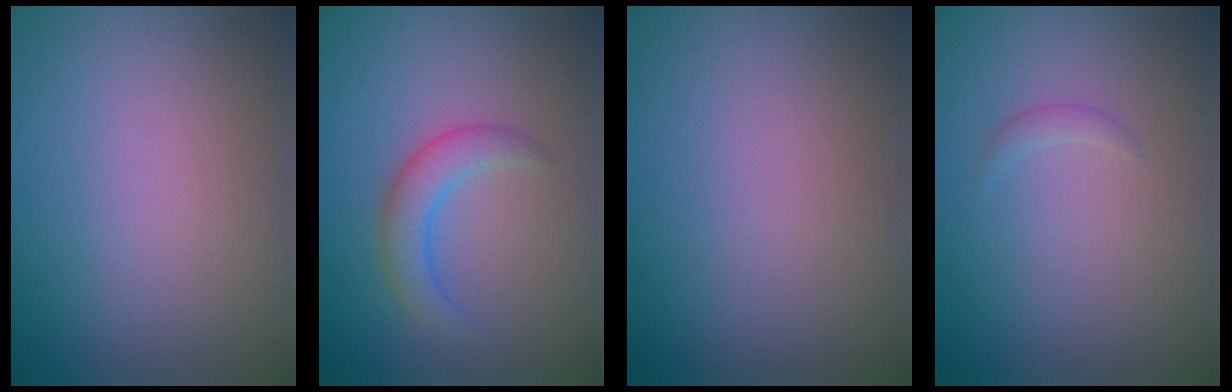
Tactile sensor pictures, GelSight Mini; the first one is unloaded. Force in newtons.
{"total": 2.8, "press": 2.8, "slide": 0.2}
{"total": 0.0}
{"total": 0.7, "press": 0.7, "slide": 0.1}